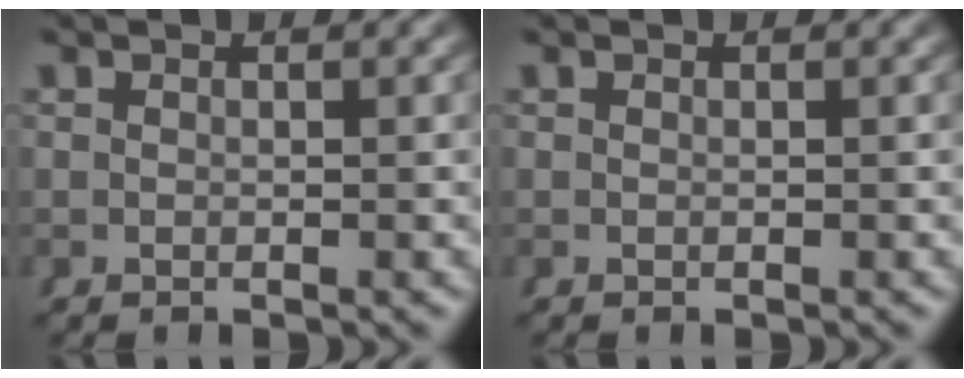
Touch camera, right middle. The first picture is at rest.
{"total": 0.0}